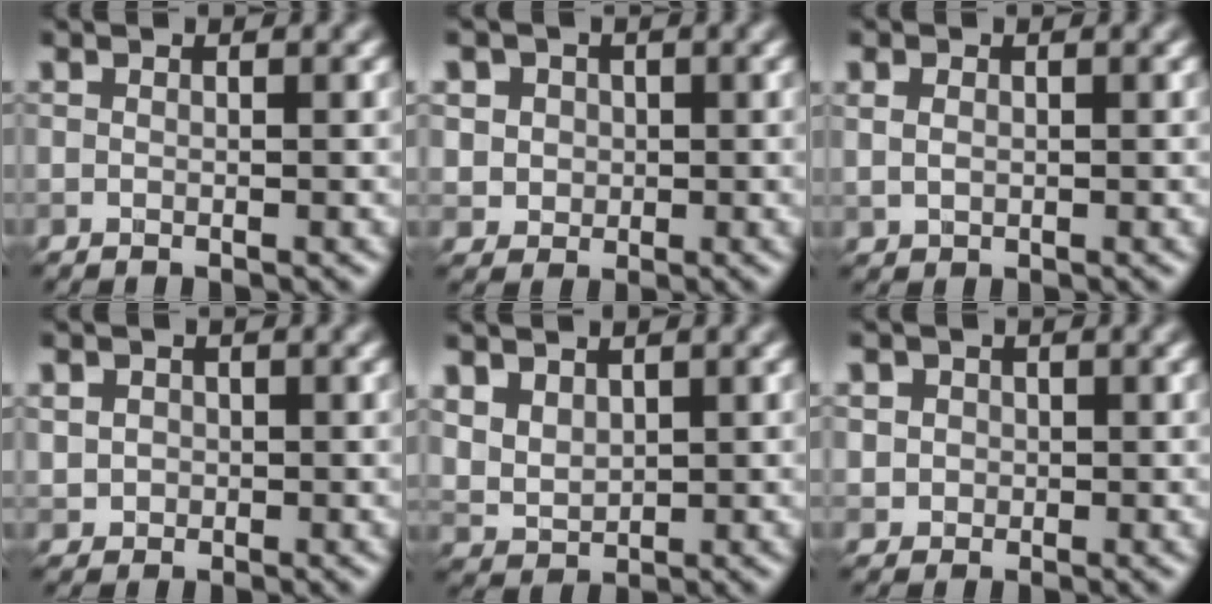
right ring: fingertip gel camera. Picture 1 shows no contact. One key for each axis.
{"total": 3.7, "fx": 1.2, "fy": 3.2, "fz": 1.4, "tx": -0.023, "ty": 0.012, "tz": 0.018}
{"total": 1.4, "fx": 0.3, "fy": 1.0, "fz": 0.9, "tx": -0.019, "ty": 0.000, "tz": 0.010}
{"total": 1.9, "fx": 0.2, "fy": 1.7, "fz": 0.6, "tx": -0.009, "ty": 0.002, "tz": 0.010}
{"total": 3.4, "fx": 1.8, "fy": 2.4, "fz": 1.7, "tx": -0.047, "ty": -0.006, "tz": 0.043}
{"total": 2.2, "fx": 0.5, "fy": 2.0, "fz": 0.8, "tx": -0.006, "ty": 0.007, "tz": 0.012}